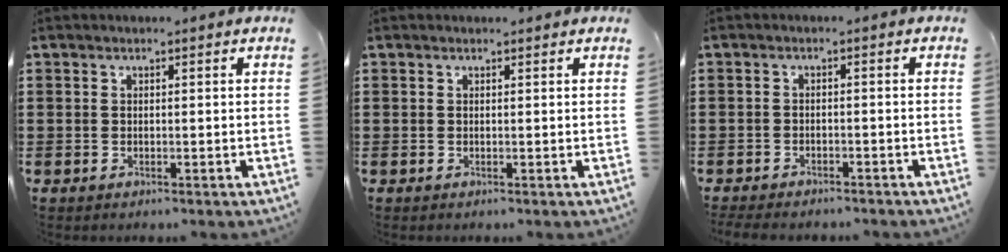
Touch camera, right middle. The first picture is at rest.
{"total": 0.0}
{"total": 2.1, "force": [-2.1, 0.3, 0.2], "torque": [-0.009, -0.002, -0.044]}